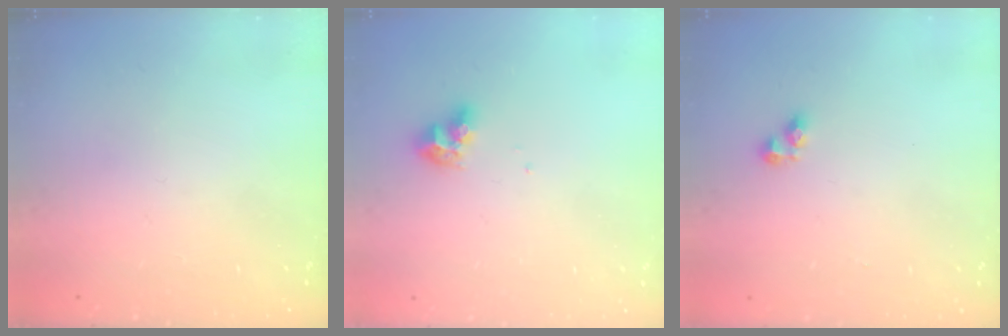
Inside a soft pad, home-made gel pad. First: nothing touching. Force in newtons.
{"total": 8.1, "press": 8.1, "slide": 0.8}
{"total": 3.4, "press": 3.4, "slide": 0.3}